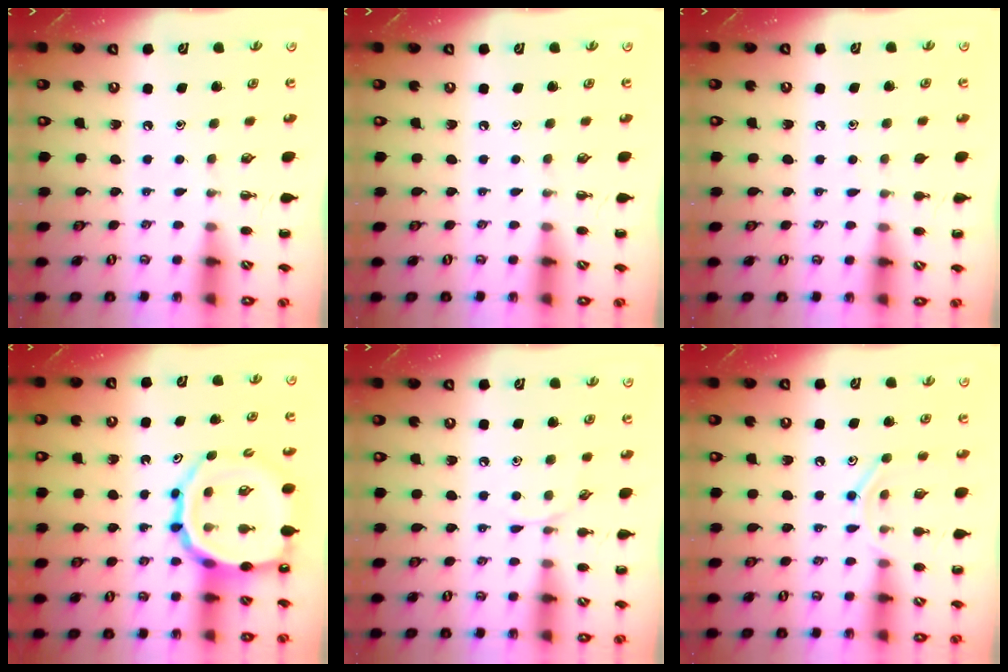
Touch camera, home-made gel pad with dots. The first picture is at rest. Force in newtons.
{"total": 0.0}
{"total": 3.4, "press": 3.1, "slide": 1.2}
{"total": 16.2, "press": 15.9, "slide": 3.2}
{"total": 4.2, "press": 4.0, "slide": 1.3}
{"total": 8.4, "press": 8.4, "slide": 1.0}